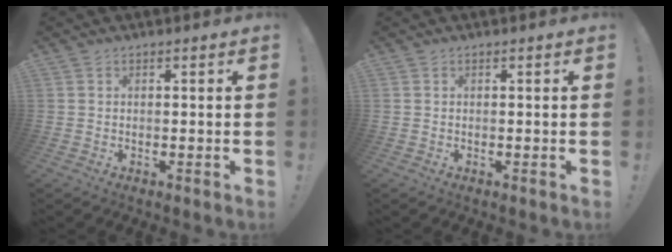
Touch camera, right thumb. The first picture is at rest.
{"total": 0.0}